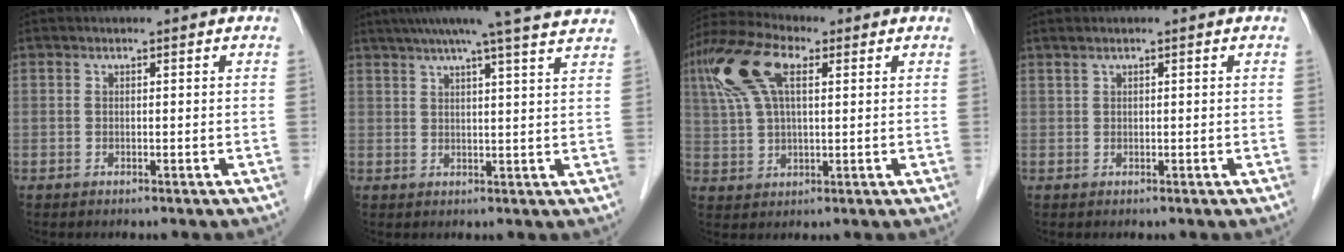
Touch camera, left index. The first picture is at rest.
{"total": 16.0, "force": [14.0, -0.7, 7.6], "torque": [-0.125, 0.008, 0.174]}
{"total": 10.3, "force": [3.9, 4.2, 8.6], "torque": [-0.199, 0.028, 0.077]}
{"total": 0.8, "force": [0.6, 0.3, 0.3], "torque": [-0.011, 0.011, 0.016]}